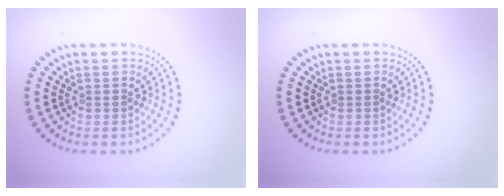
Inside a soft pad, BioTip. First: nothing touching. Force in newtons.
{"total": 0.0}